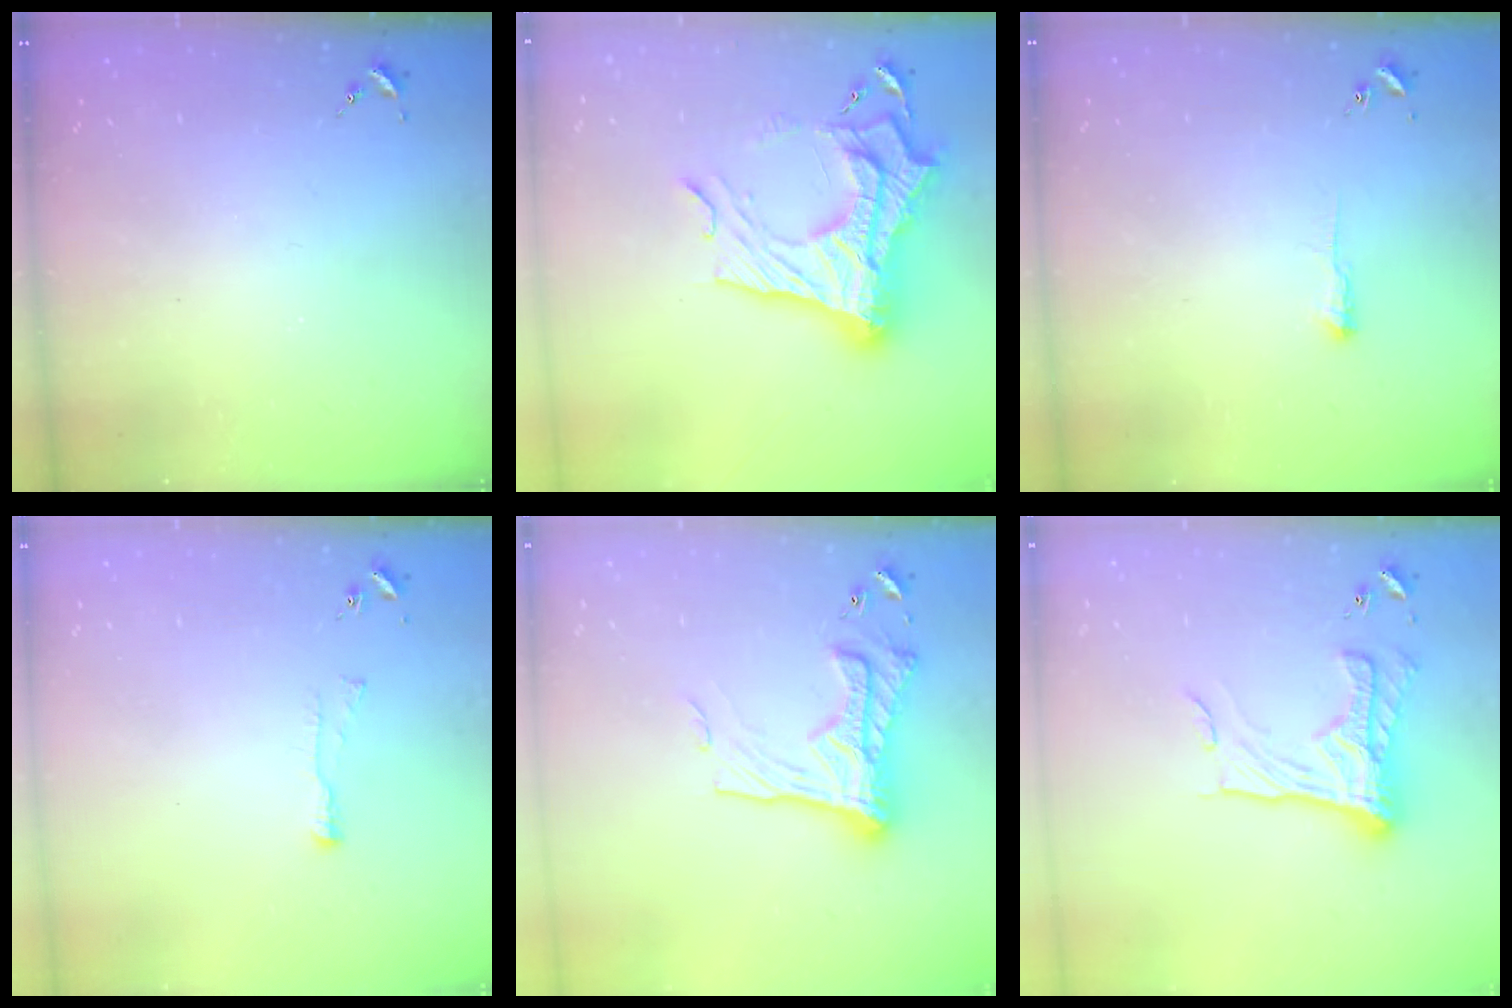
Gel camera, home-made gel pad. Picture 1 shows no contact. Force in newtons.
{"total": 26.5, "press": 26.4, "slide": 2.0}
{"total": 2.7, "press": 2.6, "slide": 0.4}
{"total": 5.6, "press": 5.5, "slide": 0.7}
{"total": 18.2, "press": 18.1, "slide": 1.5}
{"total": 17.1, "press": 17.0, "slide": 1.3}